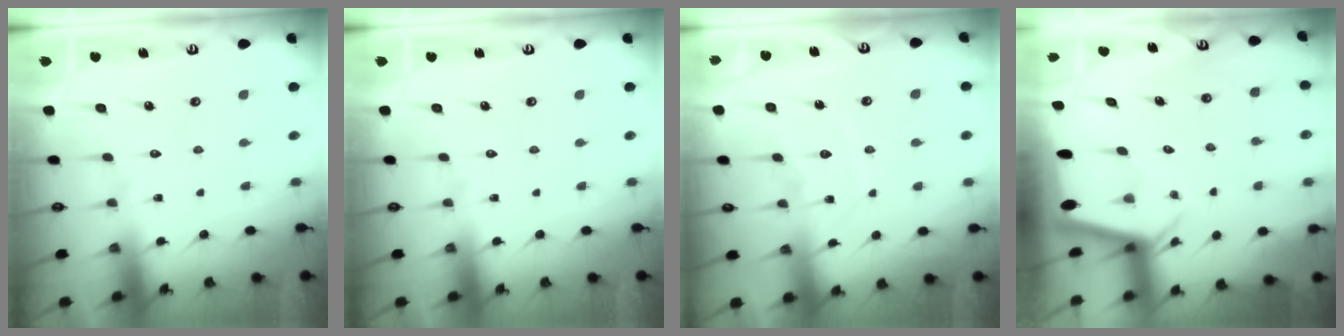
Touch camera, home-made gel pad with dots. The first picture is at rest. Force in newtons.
{"total": 0.0}
{"total": 7.2, "press": 7.2, "slide": 0.6}
{"total": 3.4, "press": 3.4, "slide": 0.3}